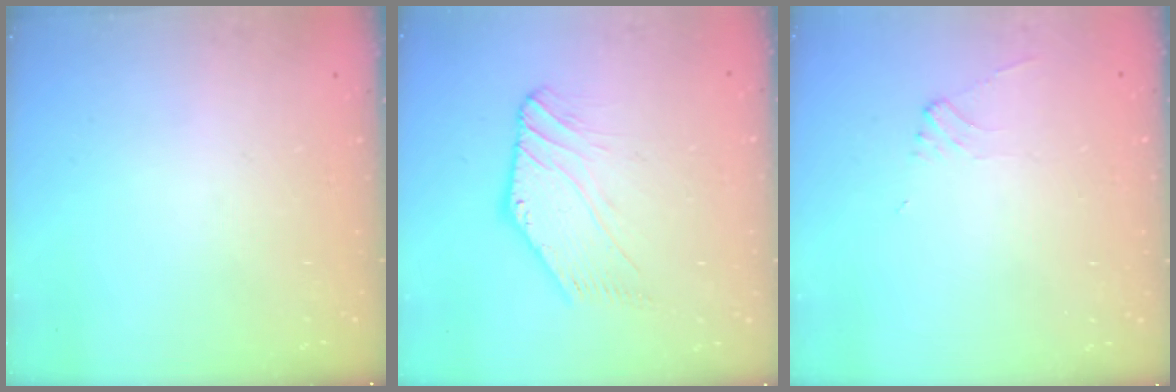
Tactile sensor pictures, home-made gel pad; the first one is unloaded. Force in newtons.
{"total": 5.4, "press": 5.3, "slide": 0.9}
{"total": 0.8, "press": 0.7, "slide": 0.3}